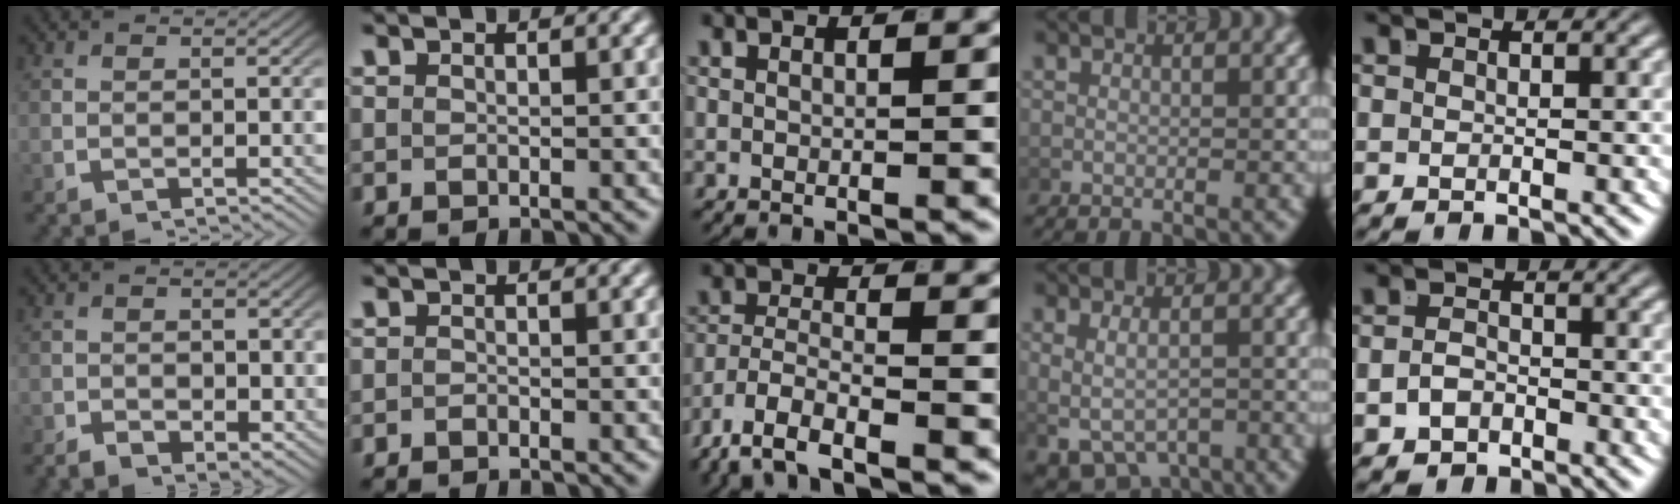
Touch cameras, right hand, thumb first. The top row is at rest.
{"thumb": {"total": 2.7, "force": [-0.6, 2.0, 1.7], "torque": [-0.022, -0.013, -0.009]}, "index": {"total": 1.0, "force": [-0.8, -0.6, -0.3], "torque": [0.007, -0.008, -0.011]}, "middle": {"total": 5.7, "force": [-4.2, 1.9, 3.3], "torque": [-0.067, -0.016, -0.067]}, "ring": {"total": 5.5, "force": [-2.7, 3.9, 2.8], "torque": [-0.060, -0.030, -0.031]}, "little": {"total": 2.0, "force": [-1.5, 1.3, 0.5], "torque": [-0.015, -0.019, -0.016]}}